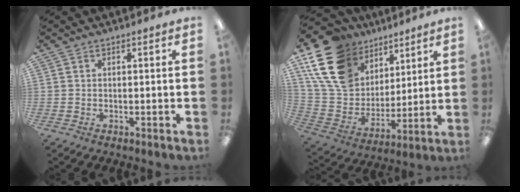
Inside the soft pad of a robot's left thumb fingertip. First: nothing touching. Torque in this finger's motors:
{"motor_torque": [1.41, 1.13, 1.66, -1.11, 0.15]}